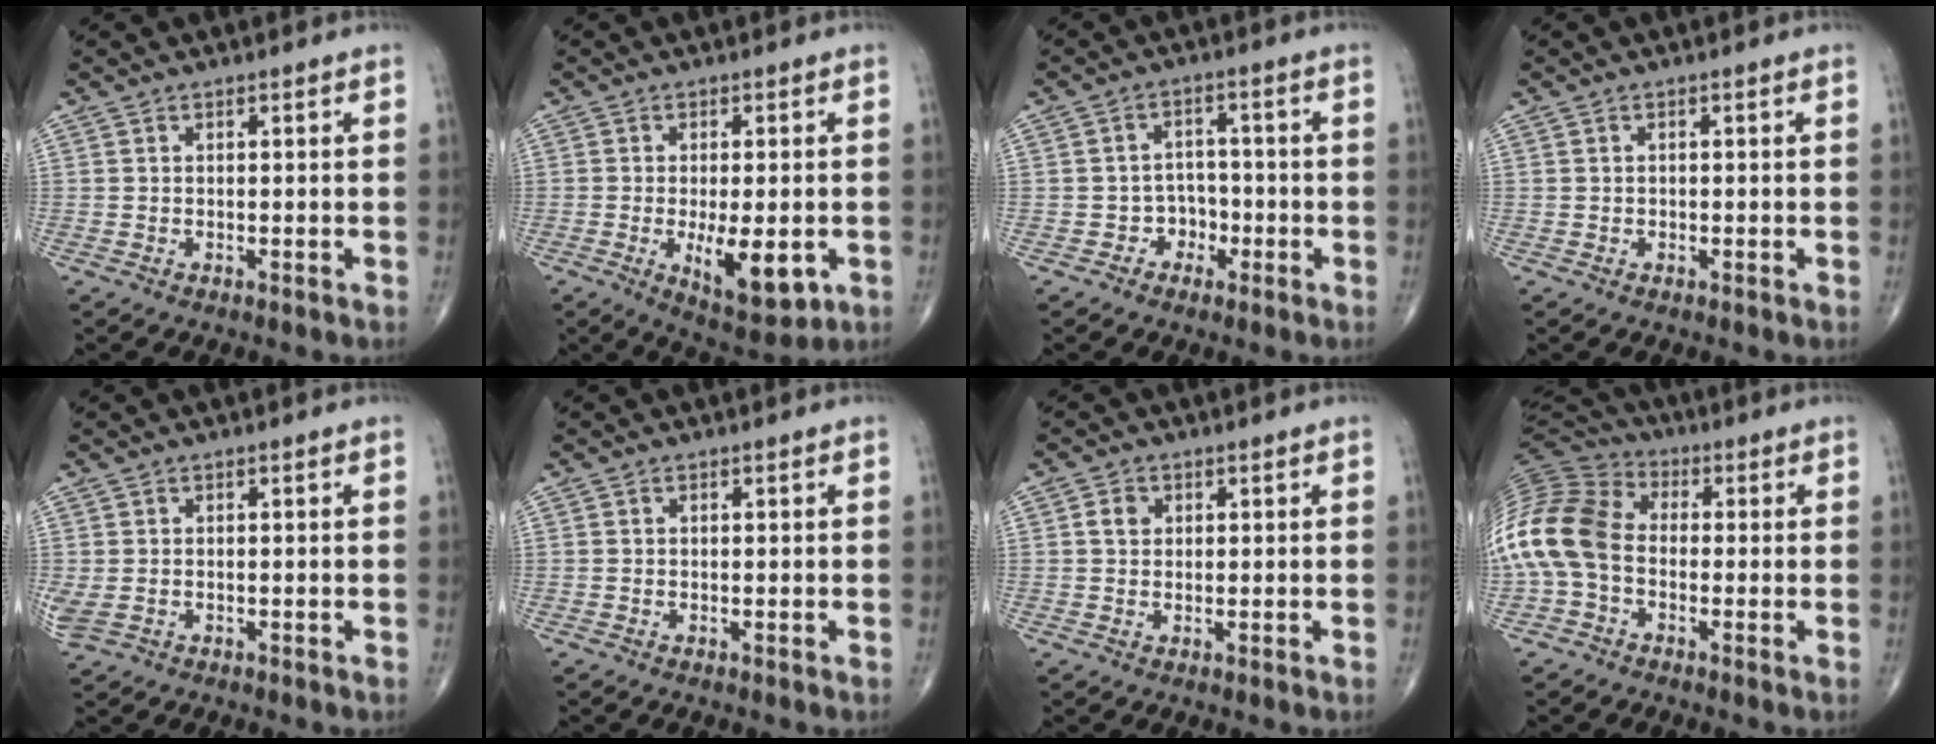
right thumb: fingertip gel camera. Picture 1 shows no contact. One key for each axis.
{"total": 10.5, "fx": -2.6, "fy": 4.3, "fz": 9.3, "tx": -0.128, "ty": -0.016, "tz": -0.029}
{"total": 4.4, "fx": -1.8, "fy": 3.8, "fz": 1.1, "tx": 0.016, "ty": 0.023, "tz": -0.032}
{"total": 0.5, "fx": 0.0, "fy": 0.5, "fz": 0.2, "tx": 0.000, "ty": 0.002, "tz": 0.002}
{"total": 2.8, "fx": -0.3, "fy": 2.0, "fz": 1.9, "tx": -0.059, "ty": 0.001, "tz": 0.003}
{"total": 0.0}
{"total": 2.5, "fx": 0.7, "fy": 2.0, "fz": 1.4, "tx": -0.016, "ty": 0.002, "tz": 0.012}
{"total": 17.0, "fx": -2.1, "fy": 12.2, "fz": 11.6, "tx": -0.263, "ty": 0.038, "tz": -0.049}